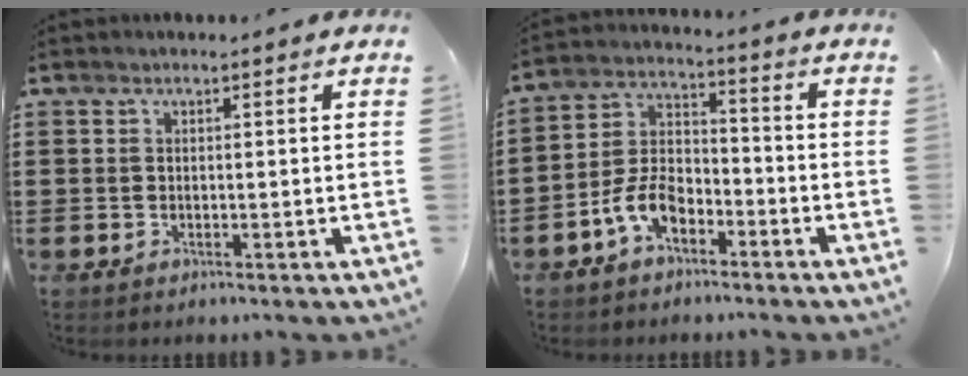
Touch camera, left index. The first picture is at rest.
{"total": 7.3, "force": [-4.2, 4.1, 4.4], "torque": [-0.108, 0.009, -0.086]}